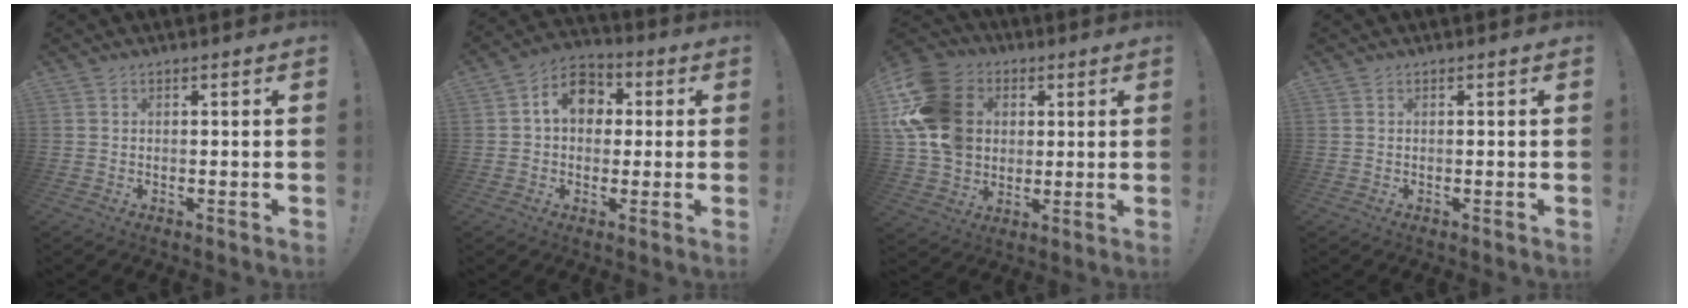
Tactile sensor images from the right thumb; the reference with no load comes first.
{"total": 10.4, "force": [2.2, 8.0, 6.2], "torque": [-0.090, 0.010, 0.043]}
{"total": 20.0, "force": [3.8, 16.0, 11.3], "torque": [-0.201, -0.010, 0.081]}
{"total": 0.0}